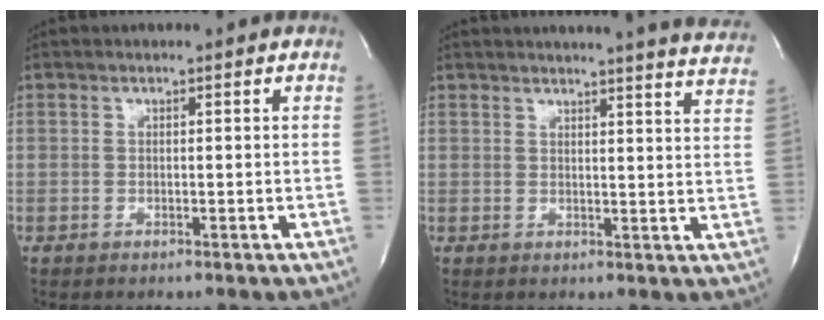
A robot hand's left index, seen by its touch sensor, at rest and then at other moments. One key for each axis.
{"total": 18.5, "fx": 17.7, "fy": 0.3, "fz": 5.5, "tx": -0.077, "ty": -0.069, "tz": 0.191}